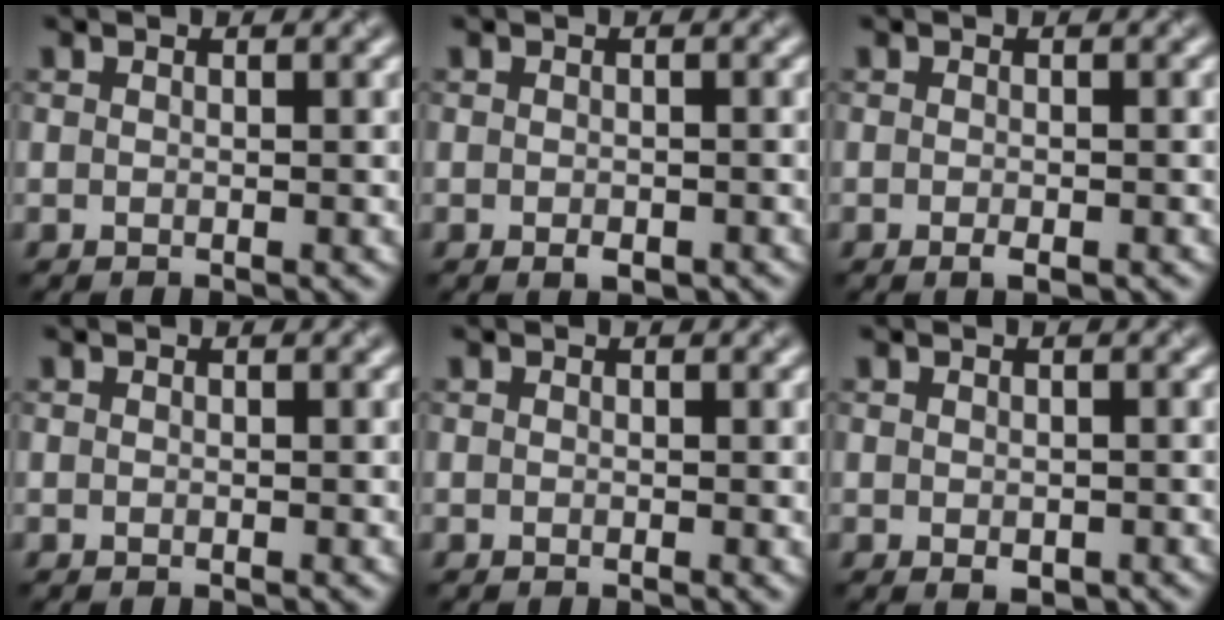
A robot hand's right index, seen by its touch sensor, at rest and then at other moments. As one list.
[{"total": 1.1, "force": [-0.6, 0.7, 0.6], "torque": [-0.010, 0.000, -0.006]}, {"total": 0.7, "force": [-0.5, 0.2, 0.4], "torque": [-0.011, -0.002, -0.008]}, {"total": 0.0}, {"total": 0.5, "force": [0.2, 0.2, 0.4], "torque": [-0.005, -0.003, 0.005]}, {"total": 0.8, "force": [-0.2, 0.7, 0.3], "torque": [-0.006, -0.001, 0.001]}]